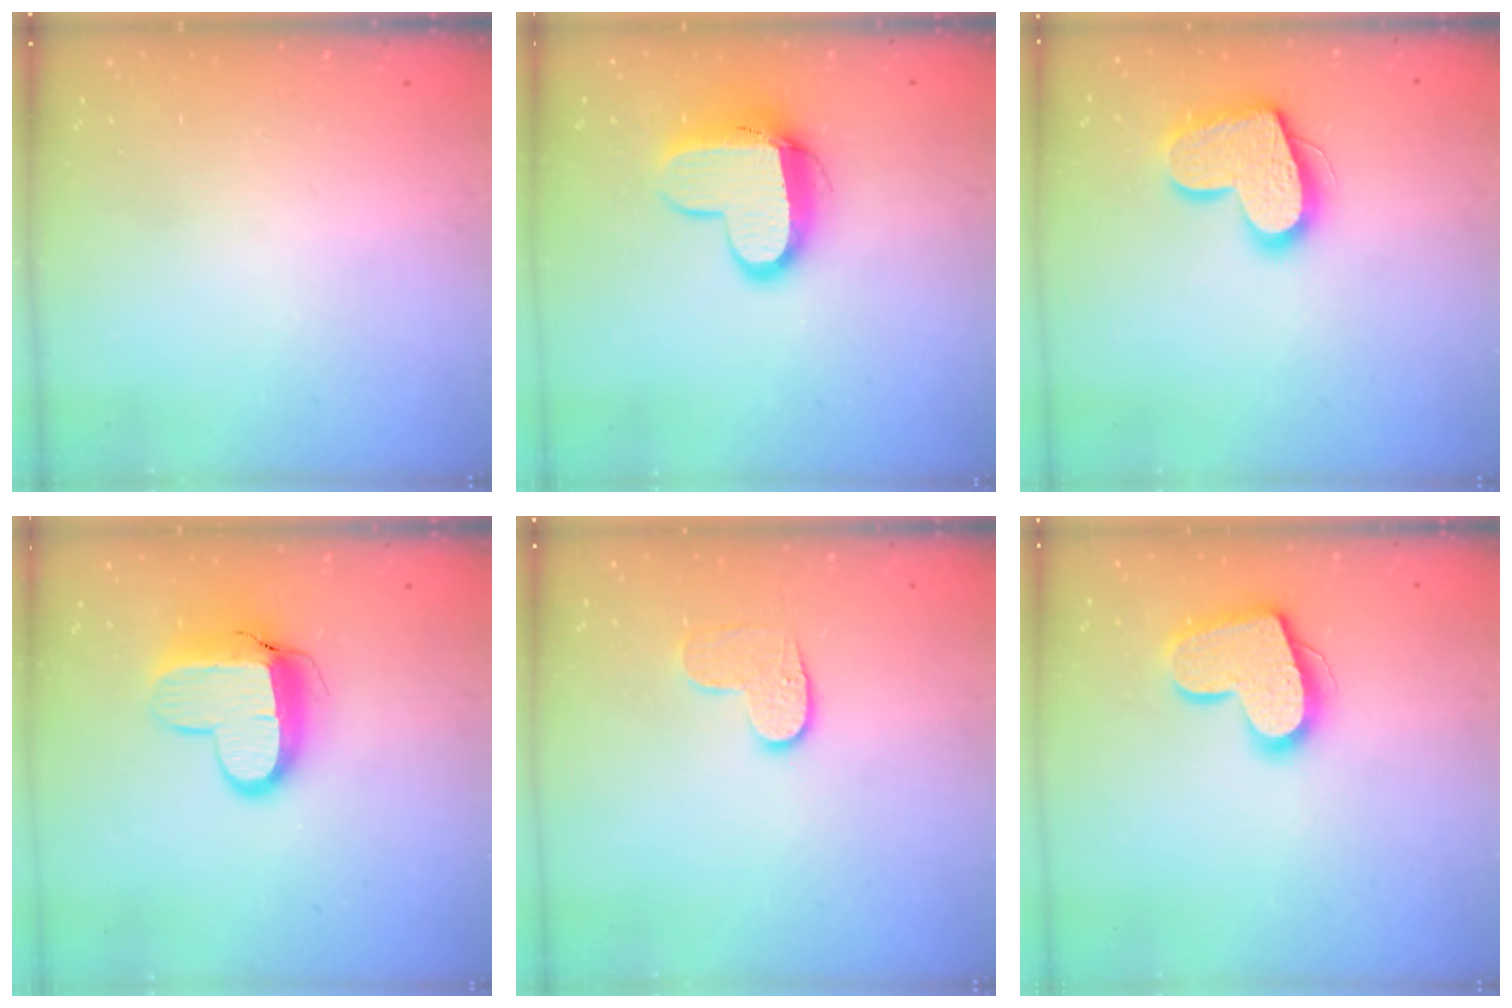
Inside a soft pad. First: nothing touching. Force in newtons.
{"total": 11.4, "press": 11.4, "slide": 1.1}
{"total": 15.8, "press": 15.7, "slide": 1.4}
{"total": 12.6, "press": 12.6, "slide": 1.0}
{"total": 7.0, "press": 7.0, "slide": 0.2}
{"total": 16.5, "press": 16.4, "slide": 1.2}